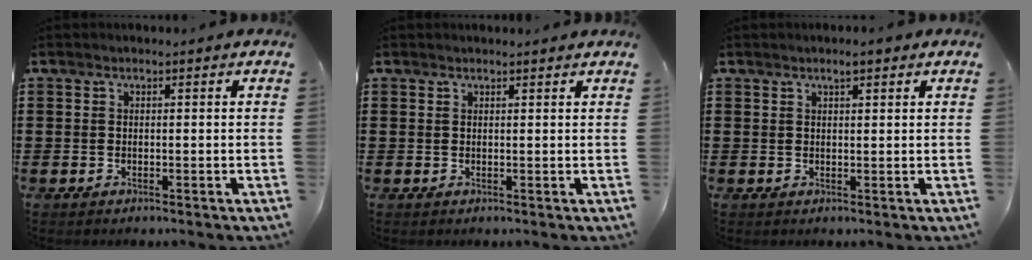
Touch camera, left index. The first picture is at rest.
{"total": 0.8, "force": [0.7, 0.0, 0.2], "torque": [-0.007, -0.001, 0.015]}
{"total": 2.0, "force": [1.5, 0.4, 1.4], "torque": [-0.028, 0.003, 0.026]}